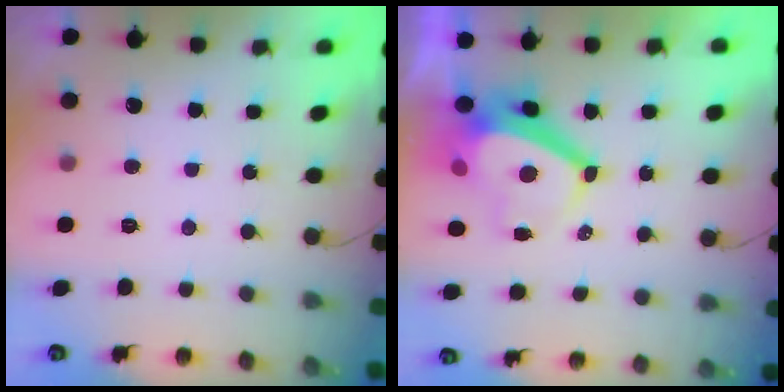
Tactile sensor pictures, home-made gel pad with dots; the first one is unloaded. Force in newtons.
{"total": 6.8, "press": 6.8, "slide": 0.8}